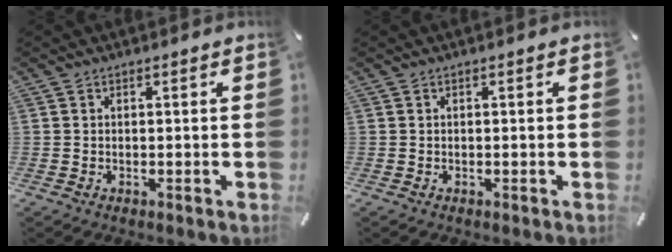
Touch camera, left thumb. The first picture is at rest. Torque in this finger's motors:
{"motor_torque": [-0.01, 0.01, -0.01, 0.01, 0.00]}